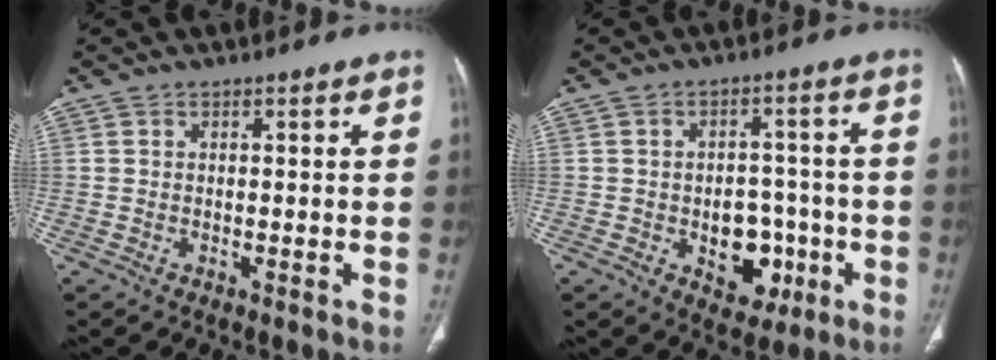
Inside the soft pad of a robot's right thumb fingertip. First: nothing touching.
{"total": 9.5, "force": [-2.8, 6.7, 6.1], "torque": [-0.039, 0.028, -0.029]}